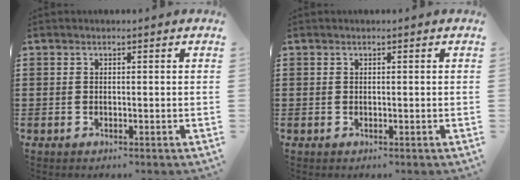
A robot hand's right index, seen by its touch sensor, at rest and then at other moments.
{"total": 0.0}